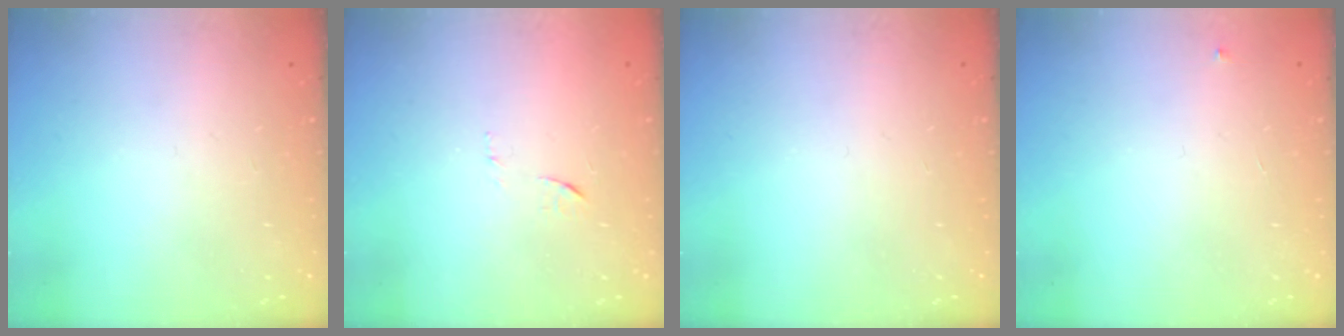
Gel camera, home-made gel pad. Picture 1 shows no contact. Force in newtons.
{"total": 6.5, "press": 6.5, "slide": 0.5}
{"total": 0.0}
{"total": 3.0, "press": 2.9, "slide": 0.4}